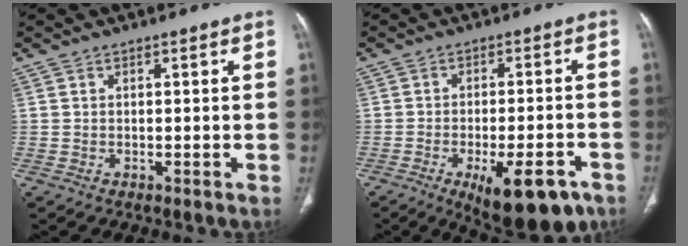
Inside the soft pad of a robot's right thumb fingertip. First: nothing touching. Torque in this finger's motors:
{"motor_torque": [3.56, 1.44, 0.82, -0.96, 0.31]}